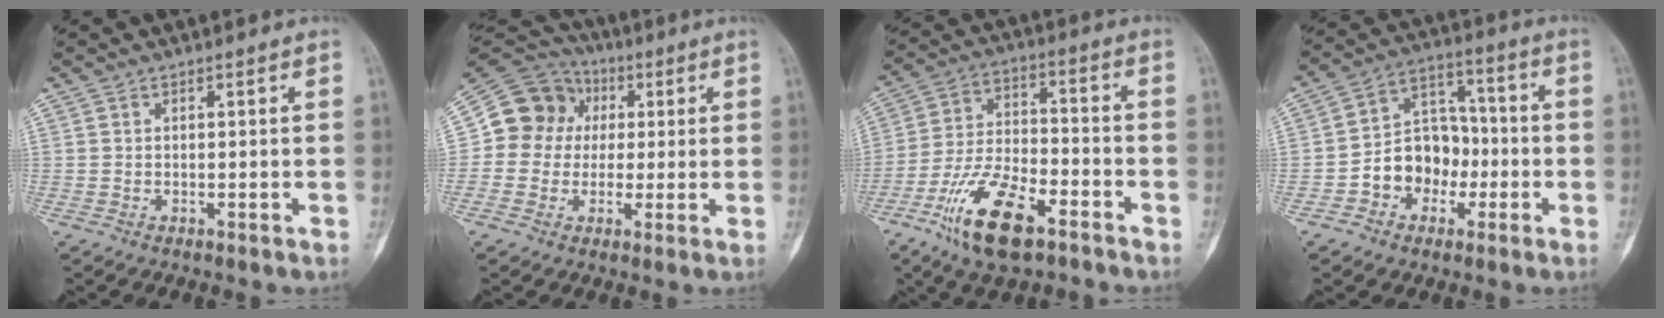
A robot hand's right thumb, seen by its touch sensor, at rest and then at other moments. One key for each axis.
{"total": 12.9, "fx": 1.2, "fy": 11.9, "fz": 4.7, "tx": -0.052, "ty": 0.031, "tz": 0.014}
{"total": 15.5, "fx": -9.0, "fy": 6.5, "fz": 10.8, "tx": -0.194, "ty": 0.046, "tz": -0.166}
{"total": 12.0, "fx": -3.4, "fy": 9.6, "fz": 6.3, "tx": -0.054, "ty": 0.054, "tz": -0.063}